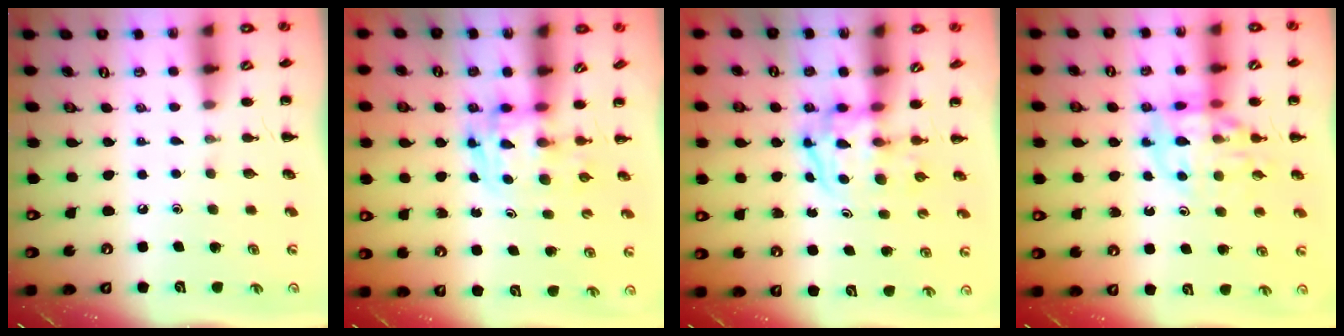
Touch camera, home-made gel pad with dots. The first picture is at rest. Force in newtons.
{"total": 3.6, "press": 3.6, "slide": 0.6}
{"total": 3.8, "press": 3.8, "slide": 0.5}
{"total": 12.5, "press": 12.1, "slide": 3.0}